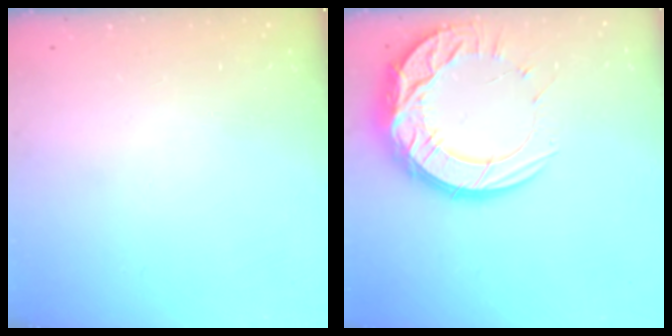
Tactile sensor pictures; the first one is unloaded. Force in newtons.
{"total": 18.6, "press": 18.6, "slide": 1.4}